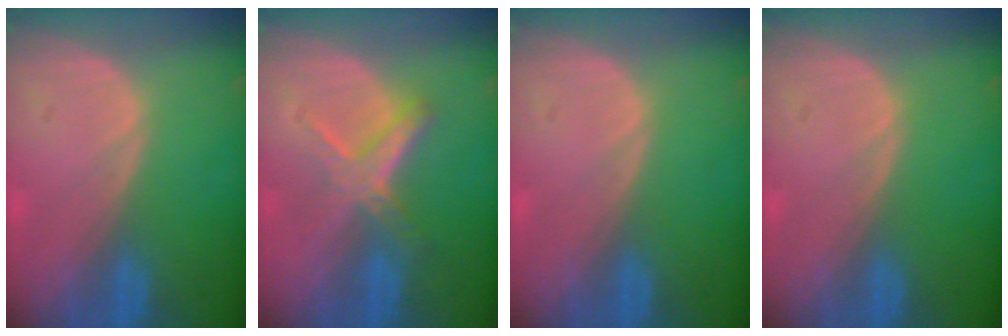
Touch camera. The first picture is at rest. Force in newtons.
{"total": 5.8, "press": 5.5, "slide": 1.8}
{"total": 0.0}
{"total": 0.0}